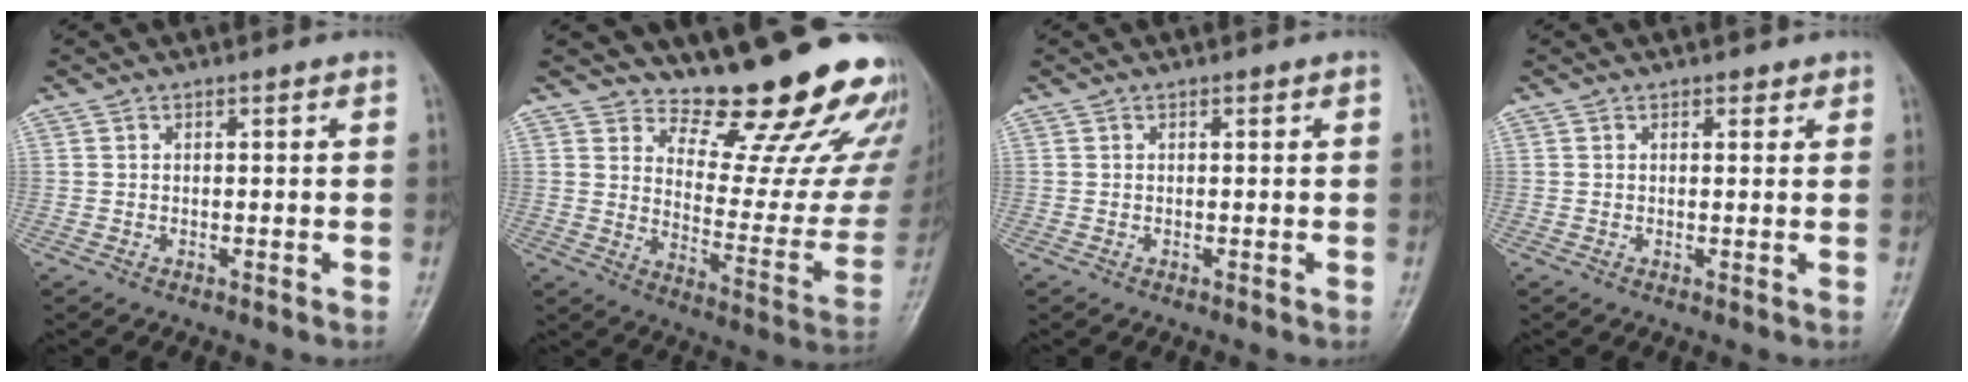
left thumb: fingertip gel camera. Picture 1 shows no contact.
{"total": 20.4, "force": [17.5, 5.7, 8.8], "torque": [-0.063, -0.168, 0.225]}
{"total": 0.0}
{"total": 1.2, "force": [0.8, 0.8, 0.4], "torque": [0.006, -0.005, 0.007]}